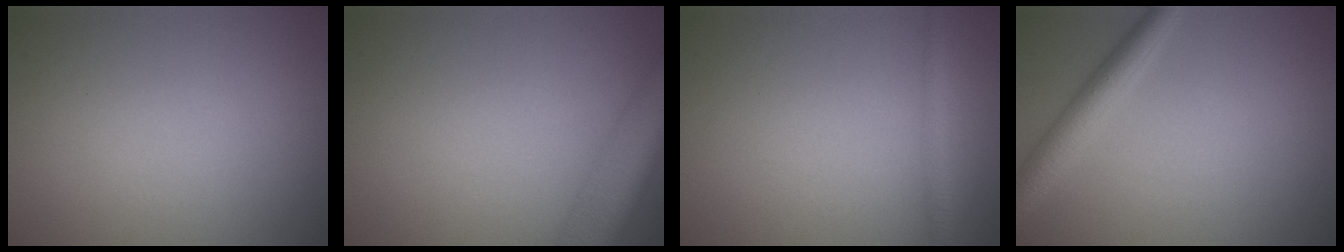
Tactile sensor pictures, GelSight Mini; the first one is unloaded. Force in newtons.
{"total": 6.9, "press": 6.9, "slide": 0.4}
{"total": 1.4, "press": 1.4, "slide": 0.1}
{"total": 3.2, "press": 3.2, "slide": 0.1}